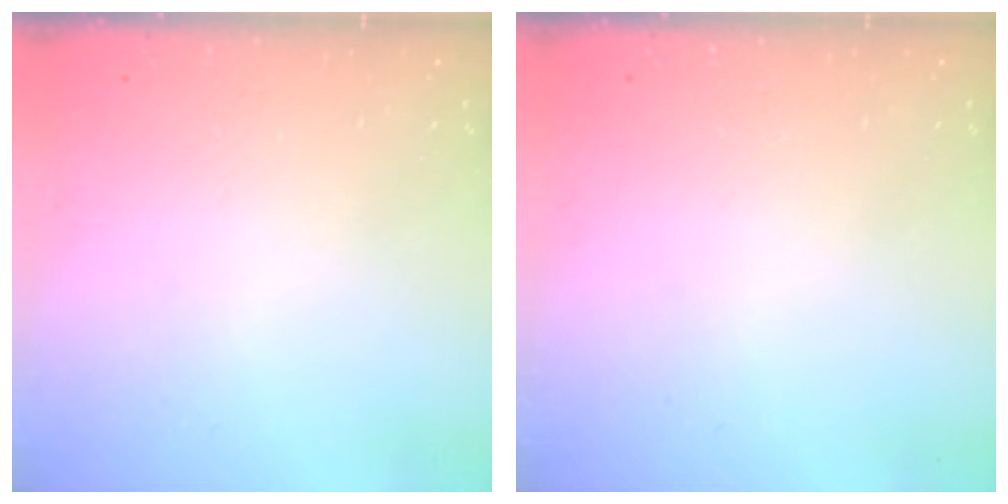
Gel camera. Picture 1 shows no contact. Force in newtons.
{"total": 0.0}